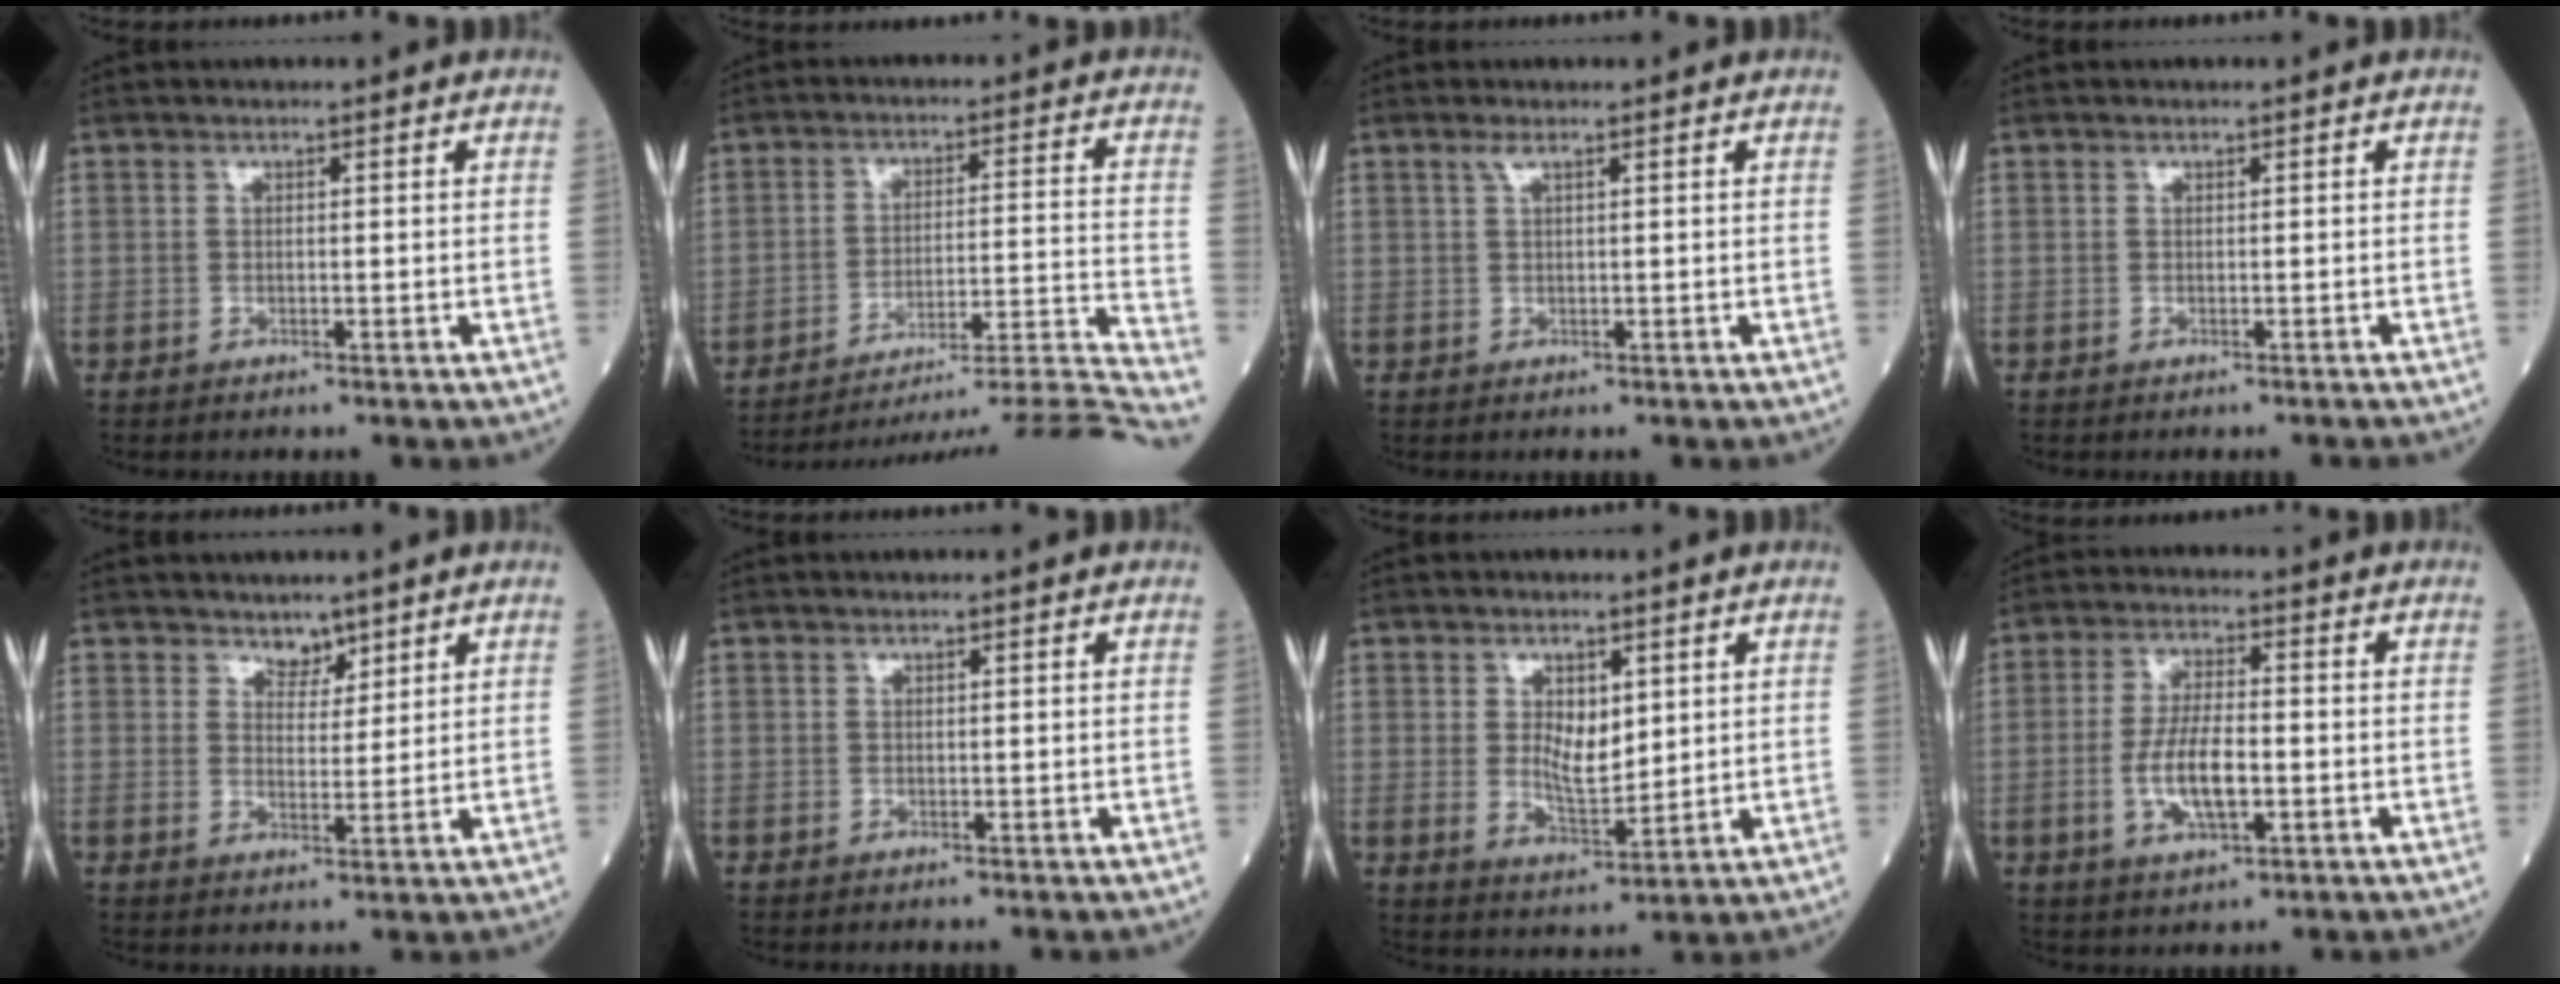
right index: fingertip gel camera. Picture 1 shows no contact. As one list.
[{"total": 22.5, "force": [-21.0, -3.6, 7.3], "torque": [-0.051, -0.011, -0.285]}, {"total": 1.1, "force": [0.6, 0.0, 0.9], "torque": [-0.026, 0.009, 0.013]}, {"total": 1.2, "force": [-1.2, -0.1, 0.2], "torque": [0.003, -0.002, -0.016]}, {"total": 2.8, "force": [2.3, 1.5, 0.6], "torque": [-0.002, -0.004, 0.037]}, {"total": 0.0}, {"total": 5.6, "force": [1.3, 2.6, 4.8], "torque": [-0.084, -0.004, 0.029]}, {"total": 8.0, "force": [-1.8, 2.5, 7.4], "torque": [-0.153, 0.001, -0.032]}]